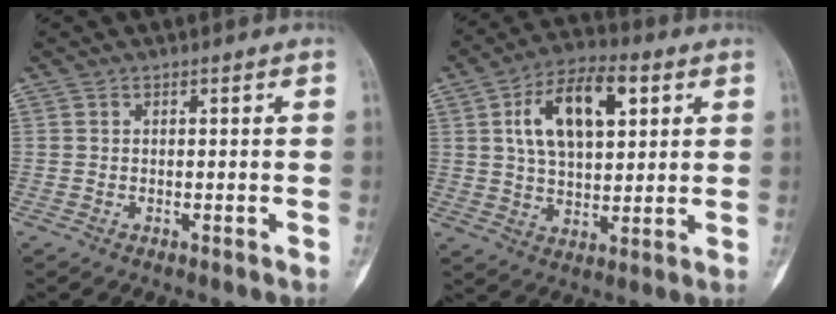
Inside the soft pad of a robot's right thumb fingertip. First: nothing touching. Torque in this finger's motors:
{"motor_torque": [1.38, 1.64, 0.50, -0.01, 0.17]}